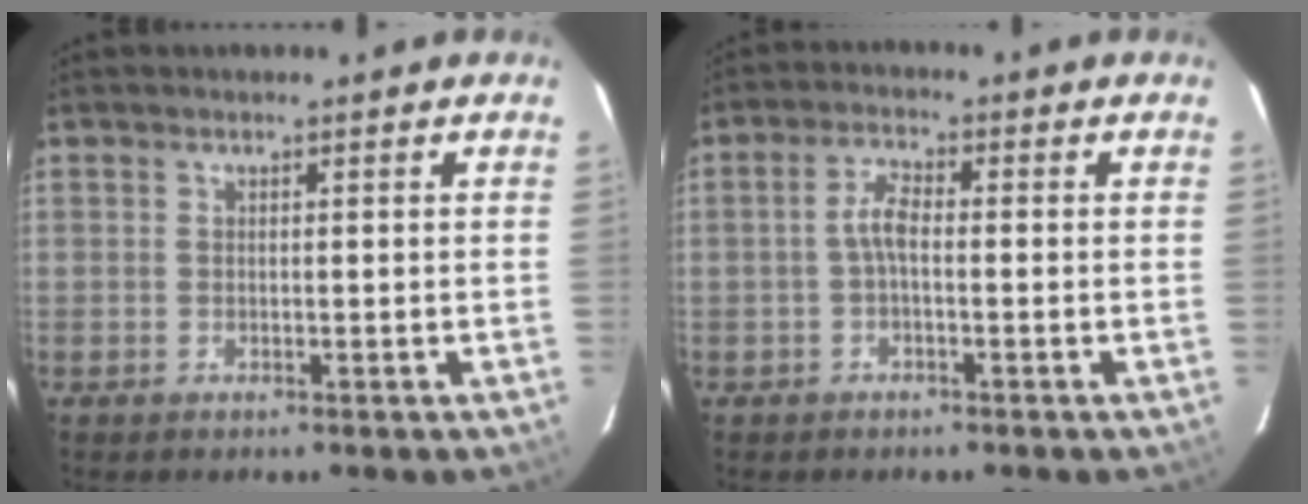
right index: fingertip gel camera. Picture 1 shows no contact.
{"total": 3.0, "force": [-0.7, 1.0, 2.8], "torque": [-0.062, 0.010, -0.015]}